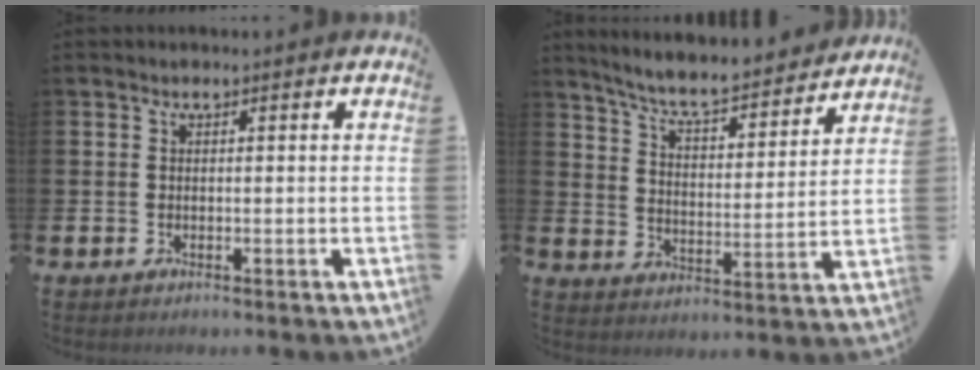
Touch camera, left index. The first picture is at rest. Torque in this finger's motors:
{"motor_torque": [0.38, -1.18, 0.70, 0.21]}